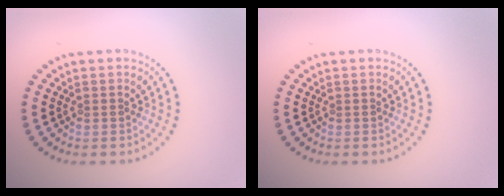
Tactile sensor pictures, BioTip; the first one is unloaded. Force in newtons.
{"total": 0.0}